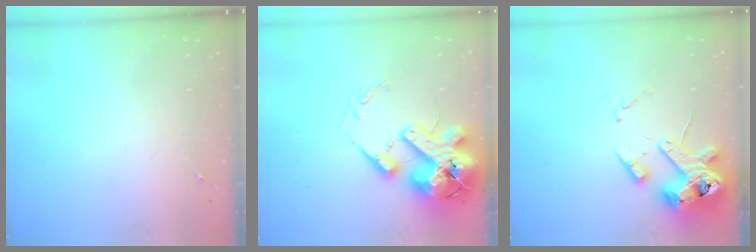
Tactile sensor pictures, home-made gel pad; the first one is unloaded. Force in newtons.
{"total": 23.0, "press": 22.7, "slide": 3.8}
{"total": 15.6, "press": 15.4, "slide": 2.3}